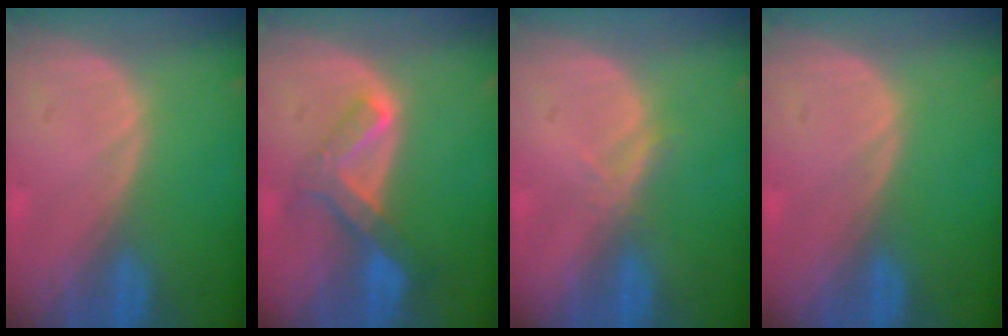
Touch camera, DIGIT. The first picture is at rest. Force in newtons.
{"total": 6.7, "press": 5.8, "slide": 3.4}
{"total": 1.8, "press": 1.6, "slide": 0.7}
{"total": 0.0}